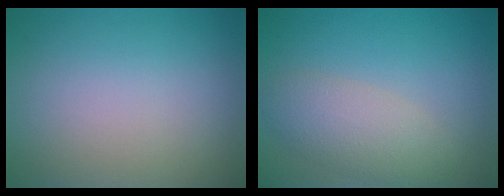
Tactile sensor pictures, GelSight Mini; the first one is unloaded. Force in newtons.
{"total": 3.6, "press": 3.6, "slide": 0.1}